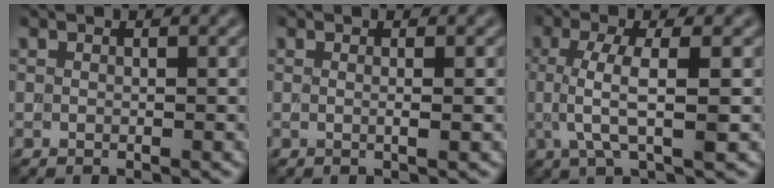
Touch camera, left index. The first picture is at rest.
{"total": 1.2, "force": [0.1, 0.4, 1.2], "torque": [-0.015, 0.002, -0.005]}
{"total": 4.5, "force": [-0.1, 1.1, 4.3], "torque": [-0.090, 0.001, -0.003]}